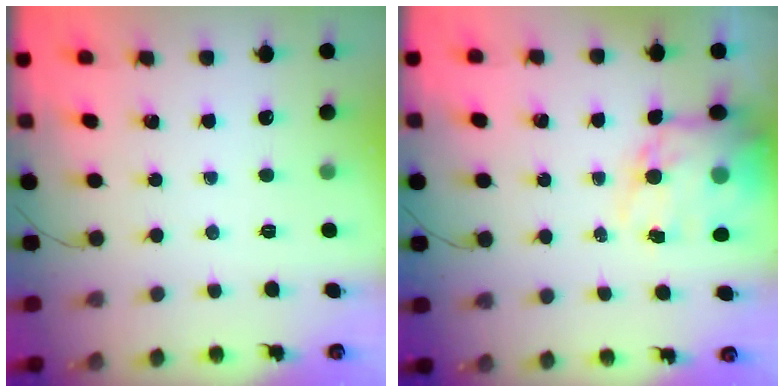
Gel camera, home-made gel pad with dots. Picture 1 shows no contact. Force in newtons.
{"total": 14.3, "press": 13.6, "slide": 4.2}